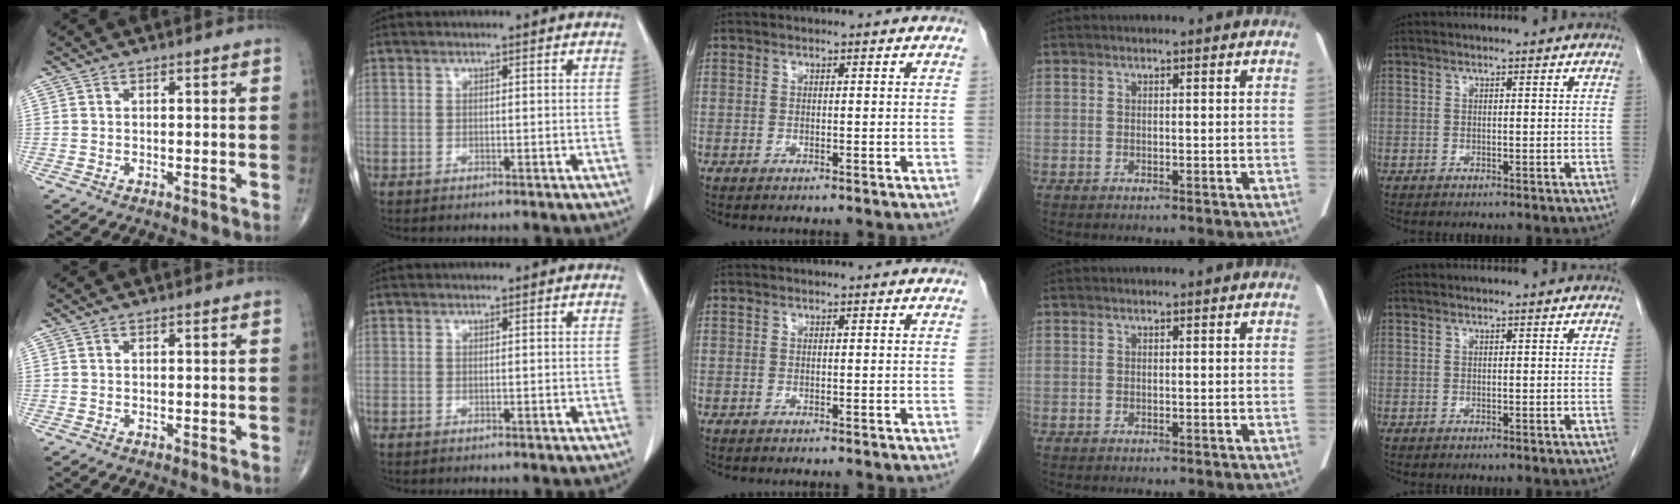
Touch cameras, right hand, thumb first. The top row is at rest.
{}